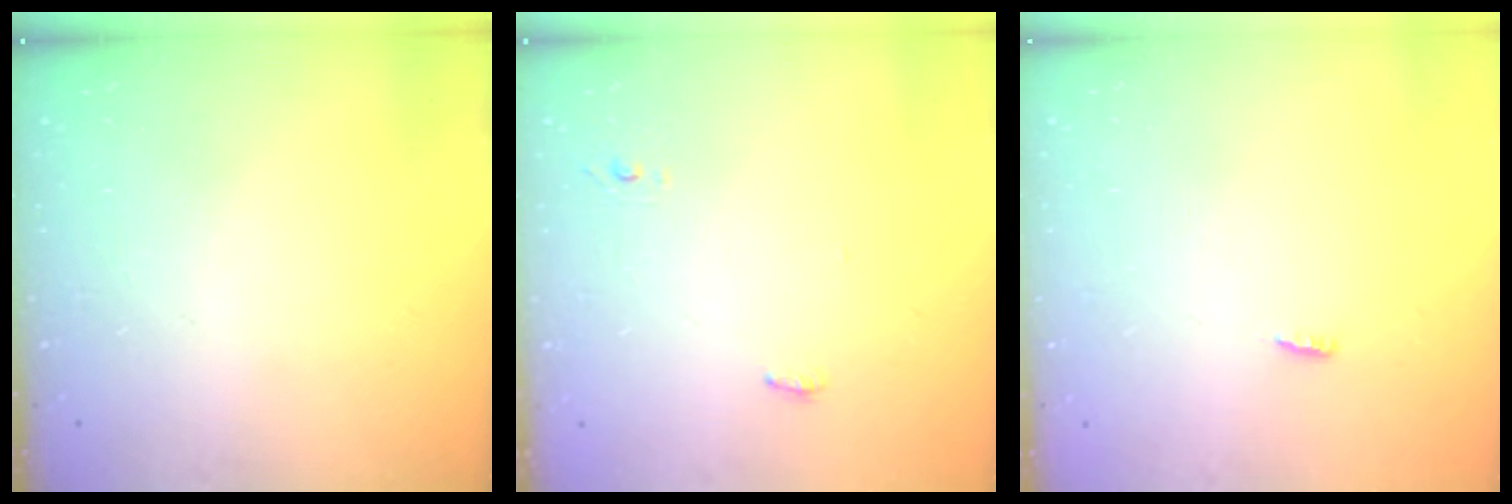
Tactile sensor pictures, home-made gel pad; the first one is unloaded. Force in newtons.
{"total": 7.6, "press": 3.8, "slide": 6.6}
{"total": 2.8, "press": 2.7, "slide": 0.8}